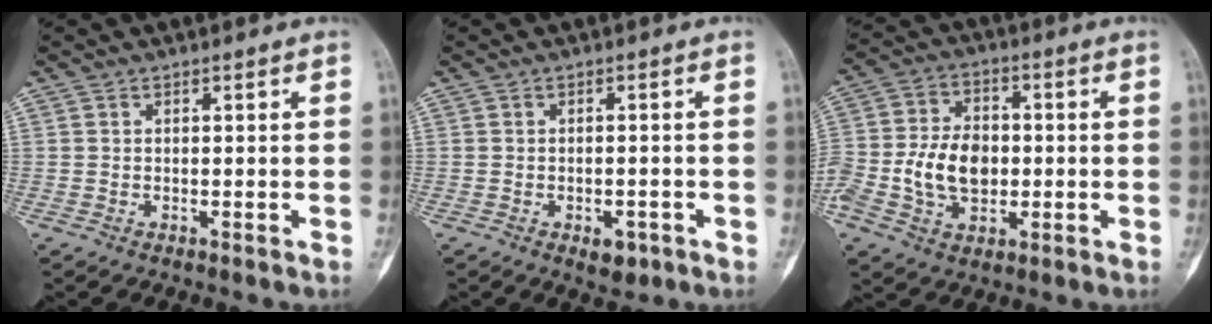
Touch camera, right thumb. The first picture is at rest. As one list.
[{"total": 3.5, "force": [-1.7, 2.1, 2.3], "torque": [-0.015, 0.008, -0.016]}, {"total": 13.1, "force": [-2.1, 9.2, 9.0], "torque": [-0.158, 0.020, -0.037]}]